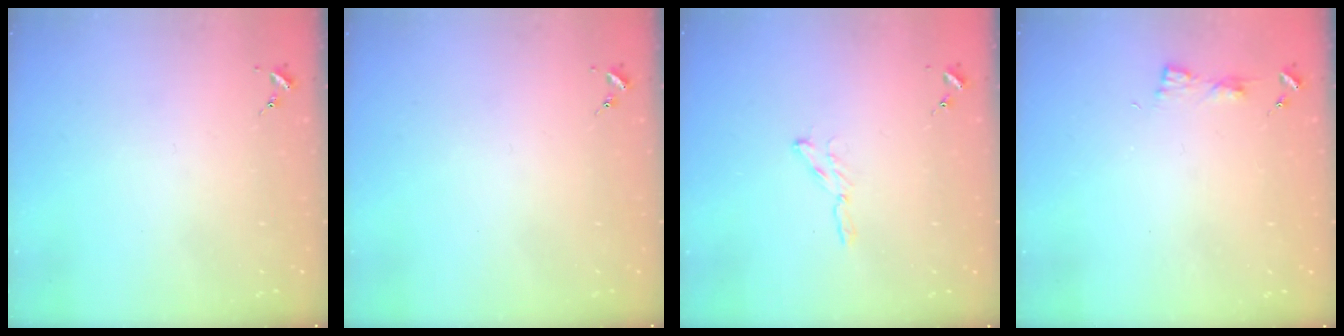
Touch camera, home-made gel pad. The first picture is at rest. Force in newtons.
{"total": 0.0}
{"total": 2.9, "press": 2.9, "slide": 0.3}
{"total": 2.9, "press": 2.8, "slide": 0.3}